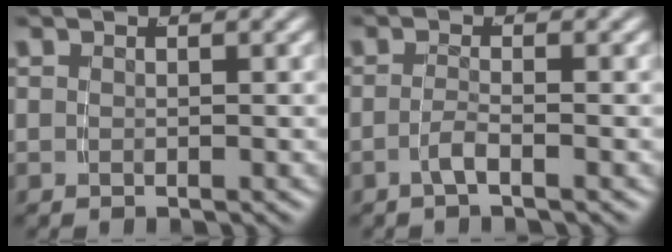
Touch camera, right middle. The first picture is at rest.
{"total": 1.7, "force": [-1.3, -0.4, 1.0], "torque": [-0.021, -0.003, -0.025]}